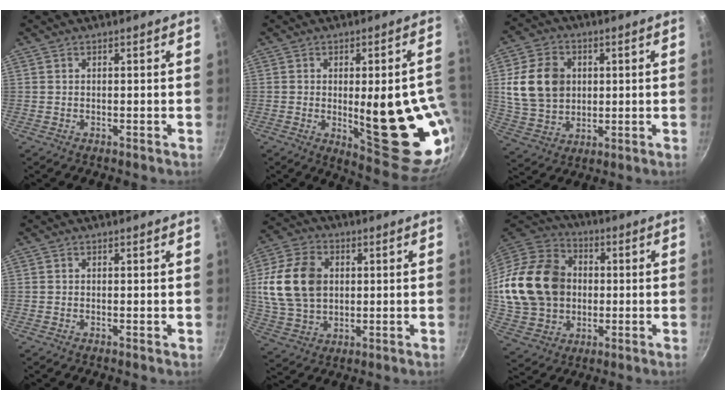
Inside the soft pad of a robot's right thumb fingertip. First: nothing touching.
{"total": 23.4, "force": [-3.0, 8.0, 21.8], "torque": [-0.252, -0.021, -0.016]}
{"total": 13.8, "force": [2.4, 11.0, 8.1], "torque": [-0.131, -0.001, 0.050]}
{"total": 0.0}
{"total": 16.1, "force": [2.3, 11.7, 10.8], "torque": [-0.194, 0.006, 0.044]}
{"total": 22.0, "force": [1.3, 17.8, 12.9], "torque": [-0.230, 0.026, 0.032]}